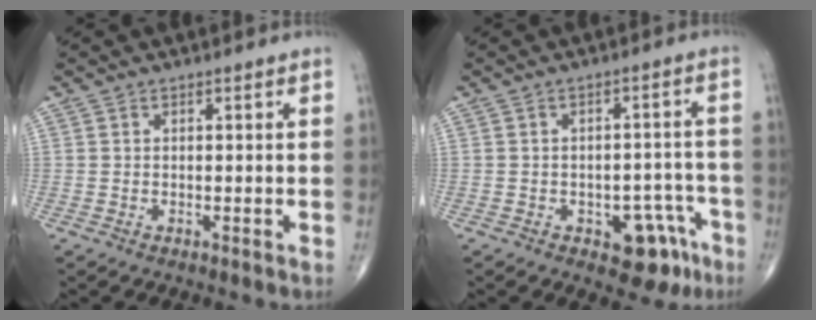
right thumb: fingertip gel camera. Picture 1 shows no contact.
{"total": 8.4, "force": [-4.3, 4.7, 5.5], "torque": [-0.032, 0.036, -0.048]}